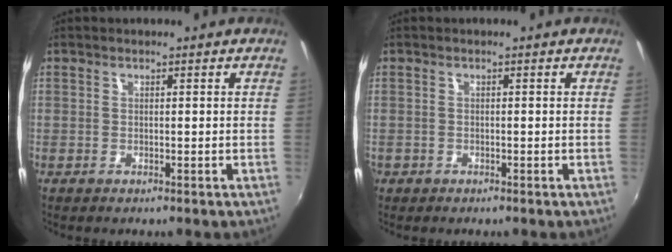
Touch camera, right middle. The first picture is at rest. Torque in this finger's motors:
{"motor_torque": [1.09, -1.05, 0.22, 0.19]}